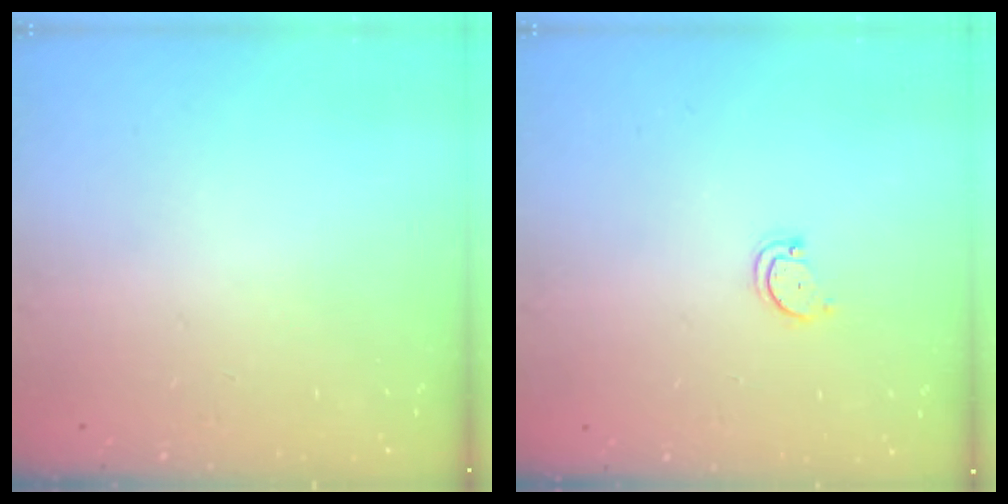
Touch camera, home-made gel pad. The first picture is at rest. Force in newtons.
{"total": 2.8, "press": 2.8, "slide": 0.3}